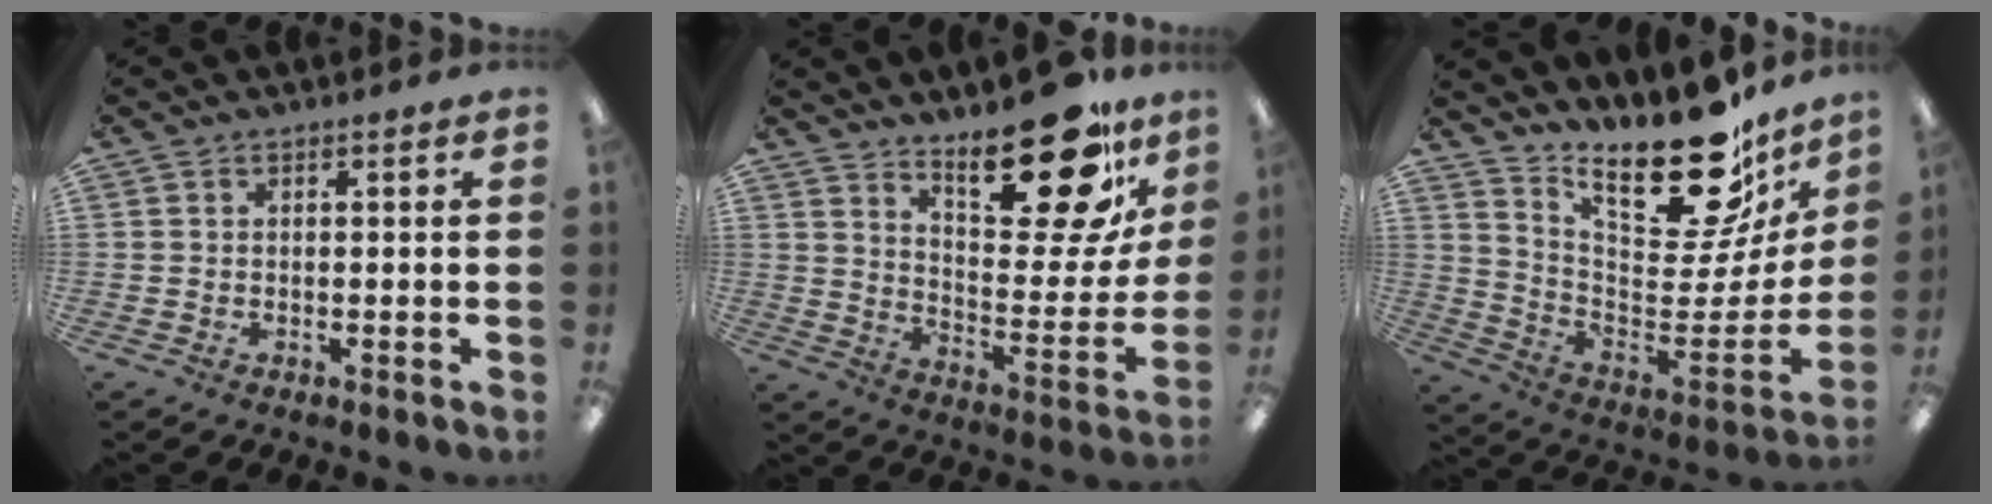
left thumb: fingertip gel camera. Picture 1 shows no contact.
{"total": 23.7, "force": [16.9, 8.6, 14.2], "torque": [-0.186, -0.120, 0.277]}
{"total": 24.2, "force": [18.1, 8.5, 13.6], "torque": [-0.174, -0.149, 0.307]}